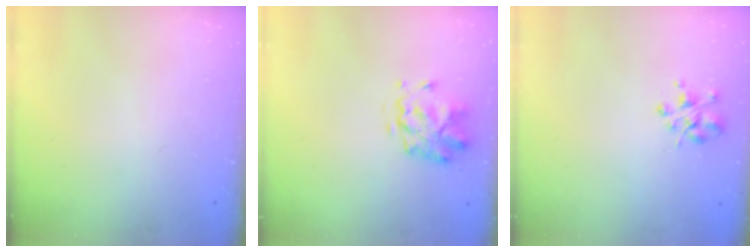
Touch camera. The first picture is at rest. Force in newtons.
{"total": 2.9, "press": 2.5, "slide": 1.5}
{"total": 3.8, "press": 3.7, "slide": 0.6}